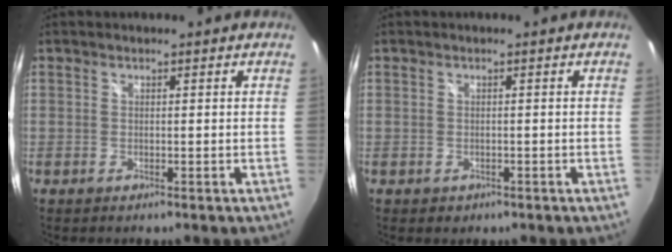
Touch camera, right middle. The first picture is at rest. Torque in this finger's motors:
{"motor_torque": [0.25, -0.31, 0.02, 0.01]}